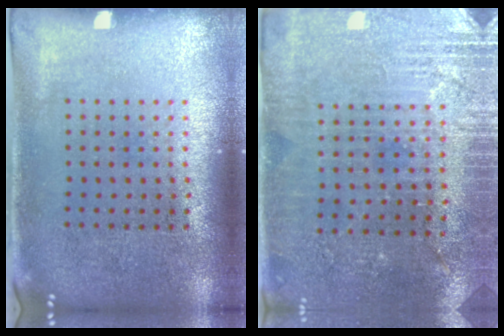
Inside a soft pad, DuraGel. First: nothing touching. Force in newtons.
{"total": 2.8, "press": 2.8, "slide": 0.5}